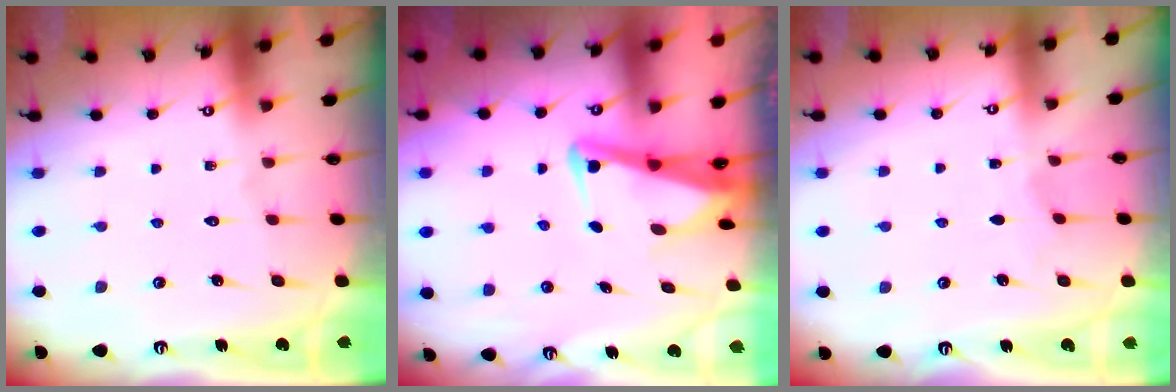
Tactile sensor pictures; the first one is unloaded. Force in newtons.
{"total": 3.8, "press": 3.7, "slide": 1.0}
{"total": 2.7, "press": 2.7, "slide": 0.2}